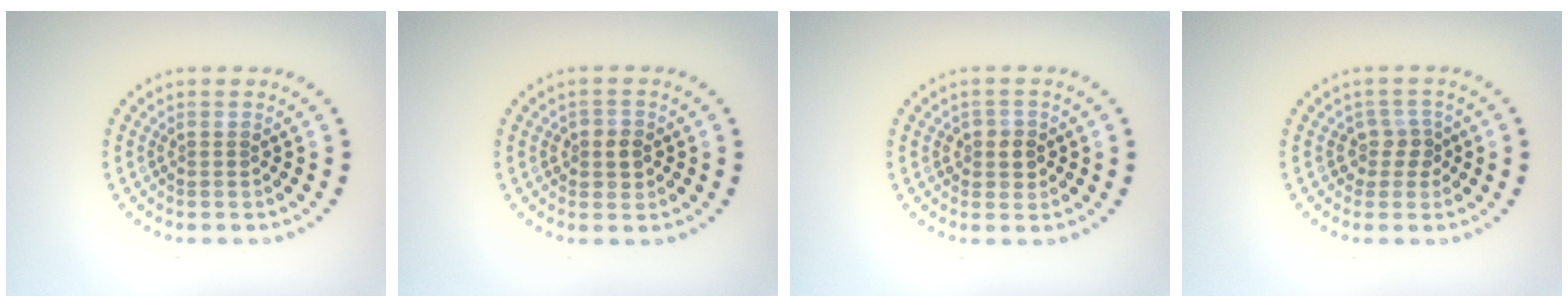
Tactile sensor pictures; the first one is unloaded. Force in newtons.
{"total": 1.8, "press": 1.7, "slide": 0.7}
{"total": 1.8, "press": 1.6, "slide": 0.7}
{"total": 1.8, "press": 1.5, "slide": 1.0}